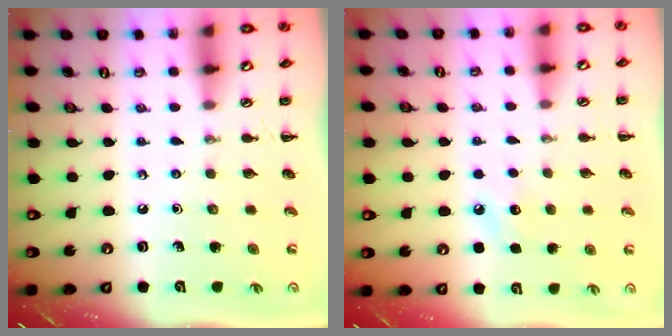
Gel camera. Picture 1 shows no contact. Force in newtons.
{"total": 6.0, "press": 5.8, "slide": 1.6}